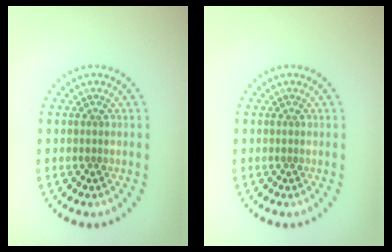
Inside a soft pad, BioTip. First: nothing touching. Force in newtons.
{"total": 0.0}